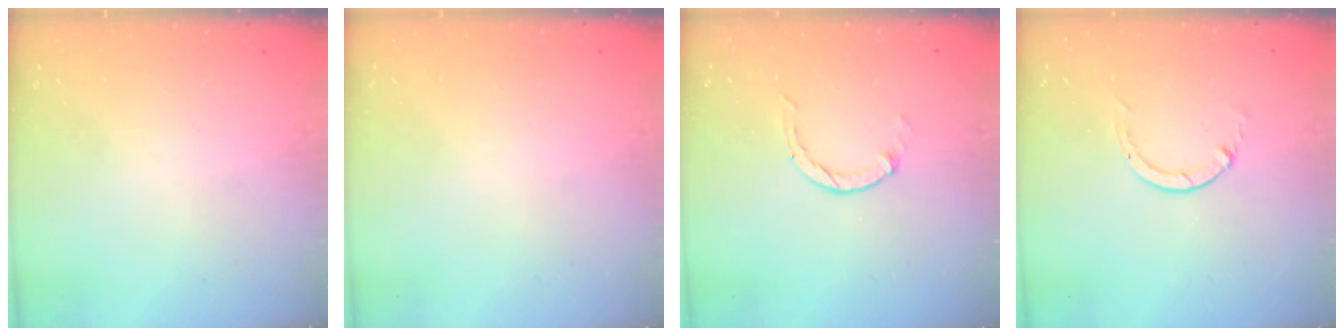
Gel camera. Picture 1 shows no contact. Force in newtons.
{"total": 2.5, "press": 2.5, "slide": 0.2}
{"total": 0.8, "press": 0.7, "slide": 0.2}
{"total": 0.0}